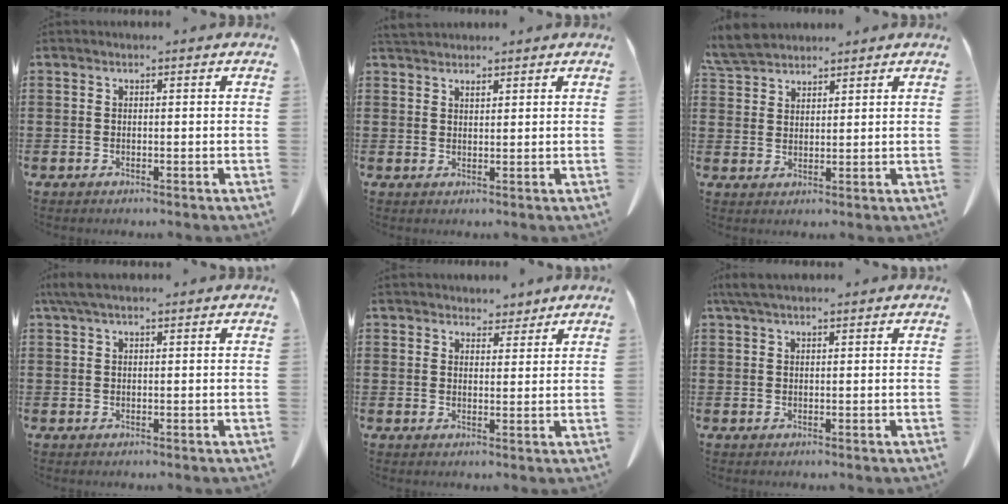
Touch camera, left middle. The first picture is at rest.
{"total": 2.0, "force": [1.8, 0.6, 0.4], "torque": [-0.013, 0.002, 0.036]}
{"total": 5.1, "force": [4.6, 1.4, 1.5], "torque": [-0.046, -0.004, 0.089]}
{"total": 2.7, "force": [1.6, 0.7, 2.1], "torque": [-0.044, 0.005, 0.029]}
{"total": 3.8, "force": [3.6, 1.3, 0.4], "torque": [-0.010, -0.008, 0.067]}
{"total": 2.7, "force": [1.8, 0.6, 1.9], "torque": [-0.042, 0.005, 0.034]}